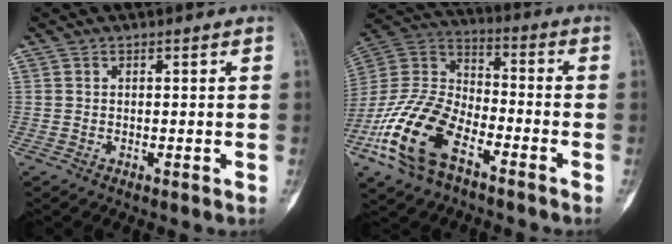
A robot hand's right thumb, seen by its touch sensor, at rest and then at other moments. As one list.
[{"total": 18.8, "force": [-9.3, 9.7, 13.1], "torque": [-0.263, 0.051, -0.185]}]